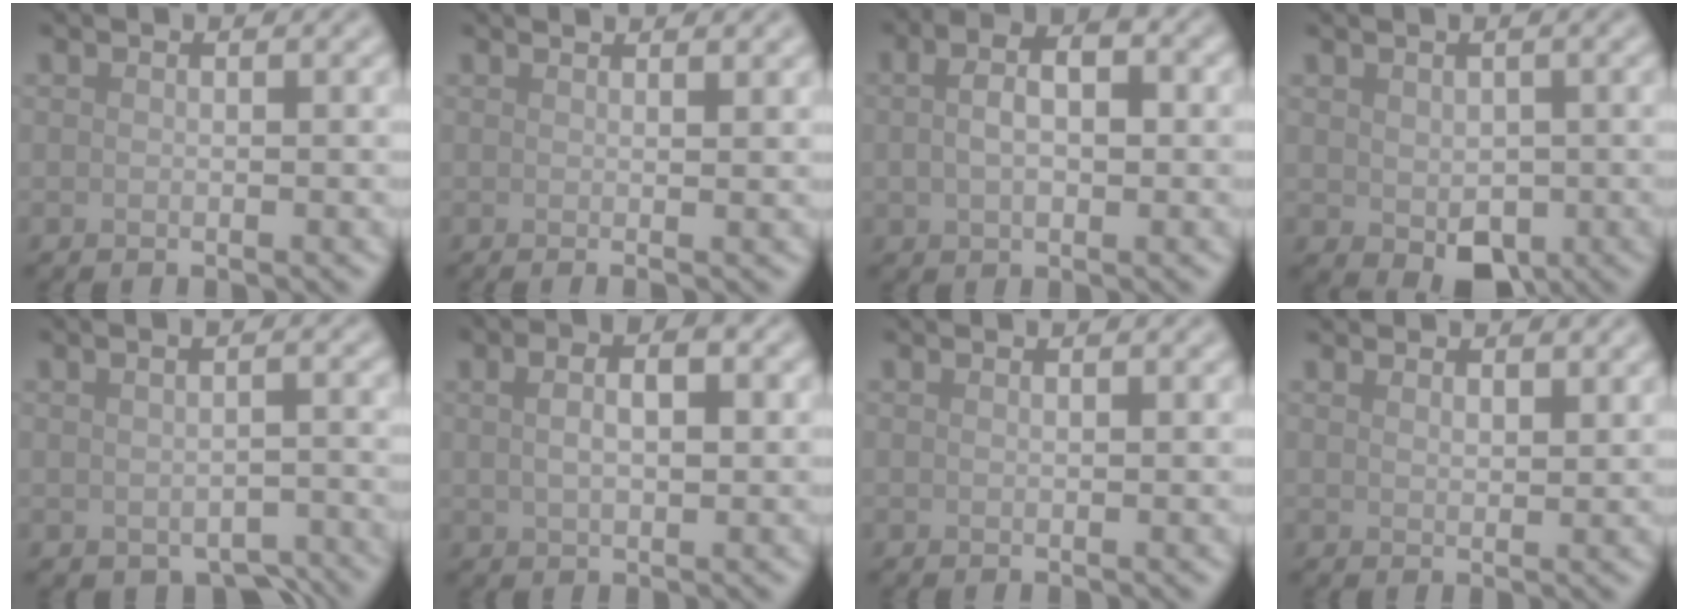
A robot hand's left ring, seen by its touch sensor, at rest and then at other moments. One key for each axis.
{"total": 3.7, "fx": 1.8, "fy": 1.5, "fz": 2.9, "tx": -0.019, "ty": 0.017, "tz": -0.013}
{"total": 5.2, "fx": 0.7, "fy": 2.9, "fz": 4.3, "tx": -0.077, "ty": 0.011, "tz": 0.010}
{"total": 3.9, "fx": -0.7, "fy": 2.4, "fz": 2.9, "tx": -0.050, "ty": -0.012, "tz": -0.002}
{"total": 3.7, "fx": -1.8, "fy": 2.1, "fz": 2.5, "tx": -0.032, "ty": -0.006, "tz": -0.014}
{"total": 4.9, "fx": 1.5, "fy": 2.4, "fz": 4.0, "tx": -0.068, "ty": 0.005, "tz": 0.016}
{"total": 0.6, "fx": 0.5, "fy": 0.1, "fz": 0.4, "tx": -0.007, "ty": 0.001, "tz": 0.007}
{"total": 1.9, "fx": 1.5, "fy": 0.7, "fz": 0.9, "tx": -0.016, "ty": -0.004, "tz": 0.030}